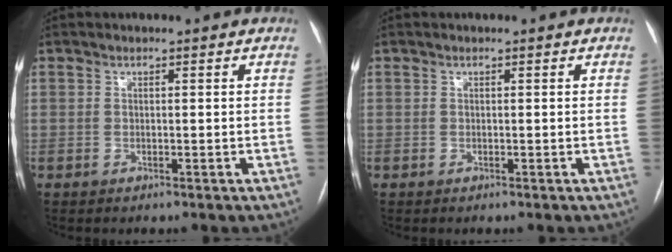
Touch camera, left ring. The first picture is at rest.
{"total": 0.0}